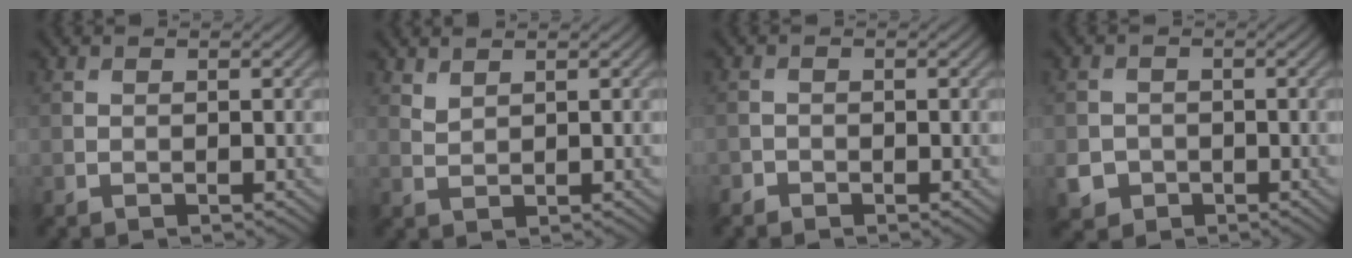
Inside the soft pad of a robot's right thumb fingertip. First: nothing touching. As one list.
[{"total": 1.4, "force": [1.2, 0.4, 0.5], "torque": [-0.021, -0.002, 0.031]}, {"total": 0.9, "force": [-0.8, 0.5, 0.0], "torque": [0.001, -0.001, -0.017]}, {"total": 3.1, "force": [-1.3, 2.6, 0.9], "torque": [-0.024, -0.010, -0.027]}]